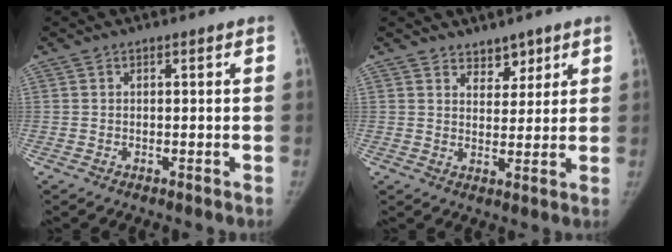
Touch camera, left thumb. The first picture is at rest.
{"total": 4.0, "force": [3.1, 2.4, 1.0], "torque": [0.014, -0.022, 0.052]}